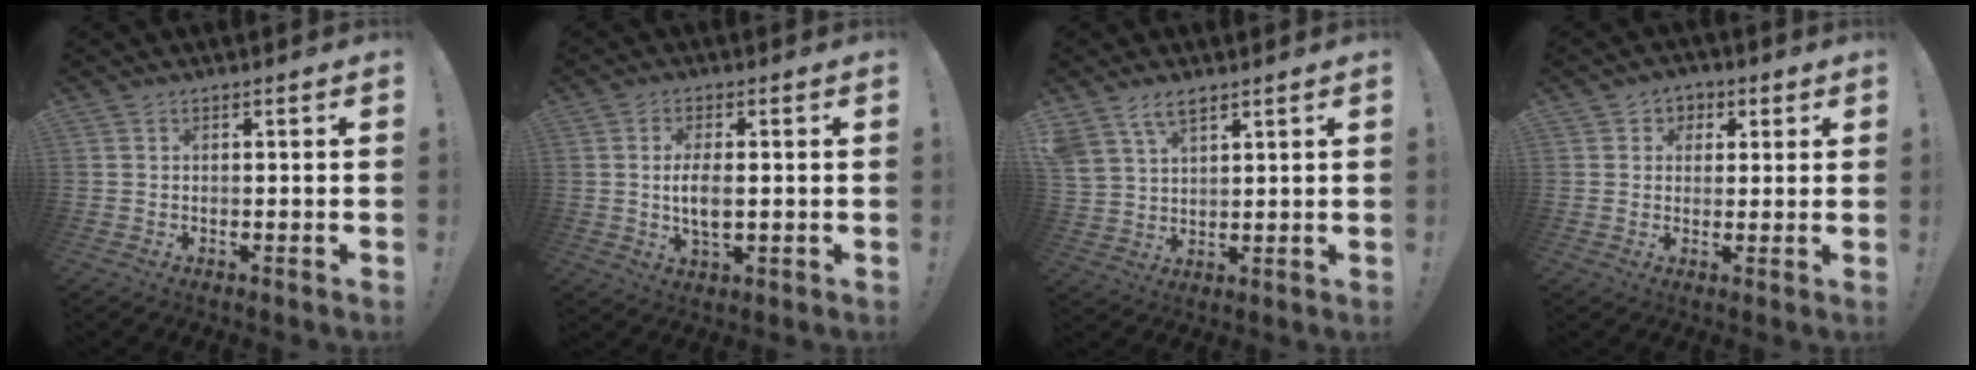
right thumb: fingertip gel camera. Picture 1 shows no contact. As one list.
[{"total": 6.6, "force": [-0.1, 2.9, 5.9], "torque": [-0.106, -0.009, -0.007]}, {"total": 7.4, "force": [5.1, 4.0, 3.4], "torque": [-0.069, -0.014, 0.101]}, {"total": 4.3, "force": [0.4, 4.2, 1.2], "torque": [-0.001, 0.000, 0.004]}]